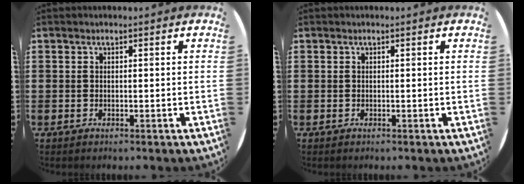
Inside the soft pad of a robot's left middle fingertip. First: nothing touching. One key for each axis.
{"total": 0.0}